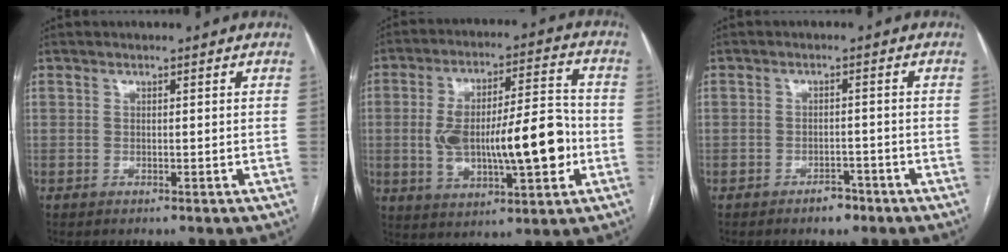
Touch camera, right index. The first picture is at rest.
{"total": 17.1, "force": [-2.1, 5.2, 16.1], "torque": [-0.277, 0.024, -0.021]}
{"total": 2.7, "force": [-2.0, 1.3, 1.1], "torque": [-0.013, 0.006, -0.025]}